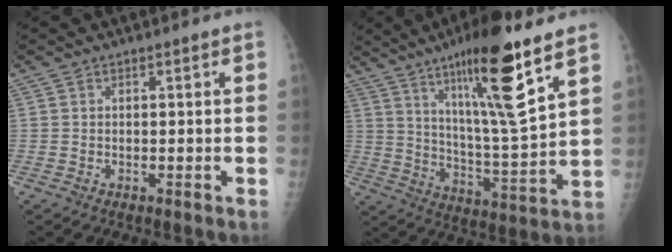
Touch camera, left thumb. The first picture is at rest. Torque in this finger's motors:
{"motor_torque": [1.78, 1.89, 1.96, -0.81, 0.51]}